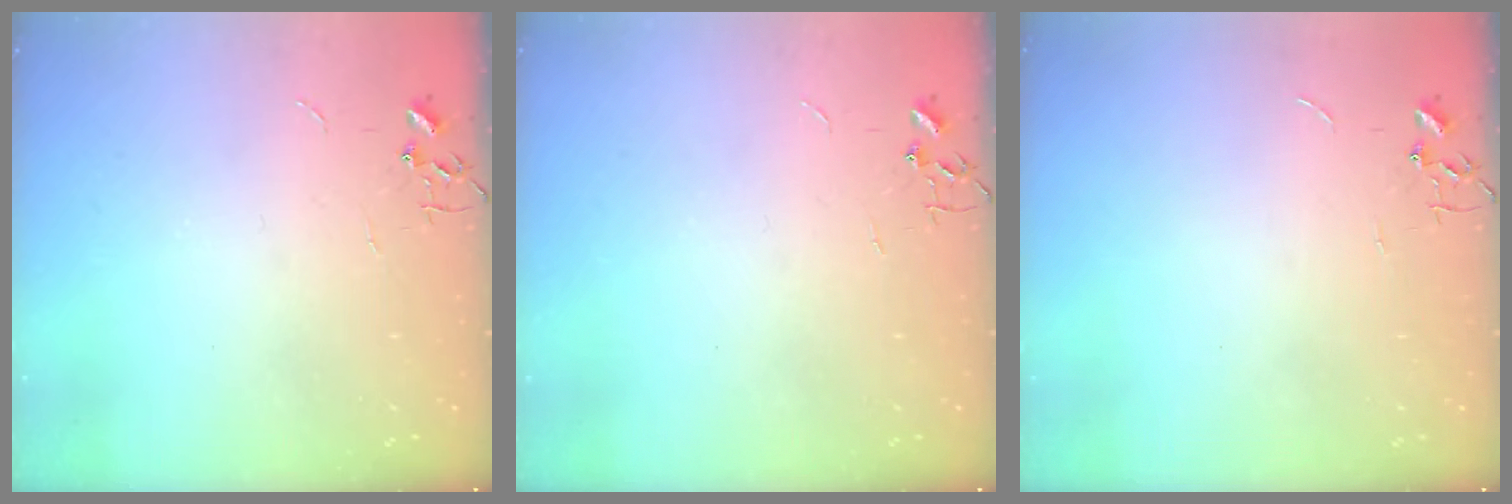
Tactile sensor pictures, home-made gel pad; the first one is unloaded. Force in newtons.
{"total": 0.0}
{"total": 0.0}